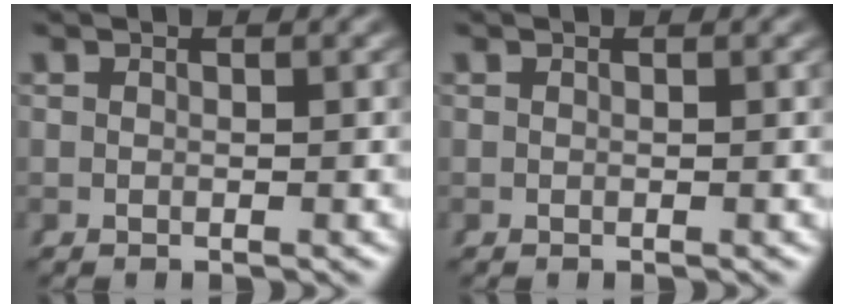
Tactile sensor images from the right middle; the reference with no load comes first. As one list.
[{"total": 0.0}]